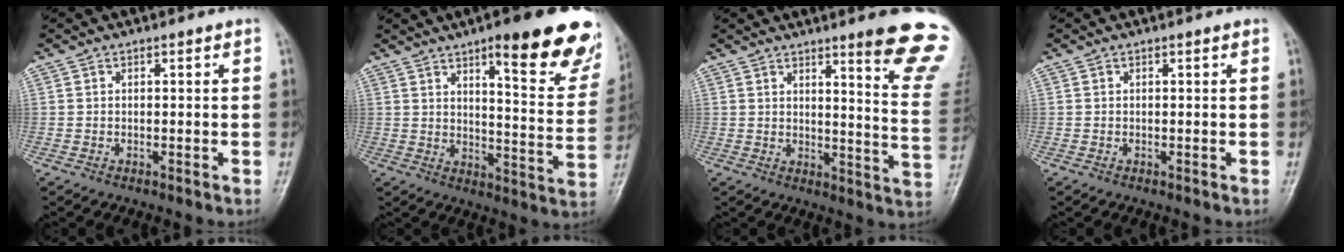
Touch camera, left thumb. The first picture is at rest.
{"total": 20.9, "force": [12.6, 4.8, 16.0], "torque": [-0.172, -0.060, 0.160]}
{"total": 15.7, "force": [10.9, 1.0, 11.2], "torque": [-0.109, -0.083, 0.127]}
{"total": 0.0}